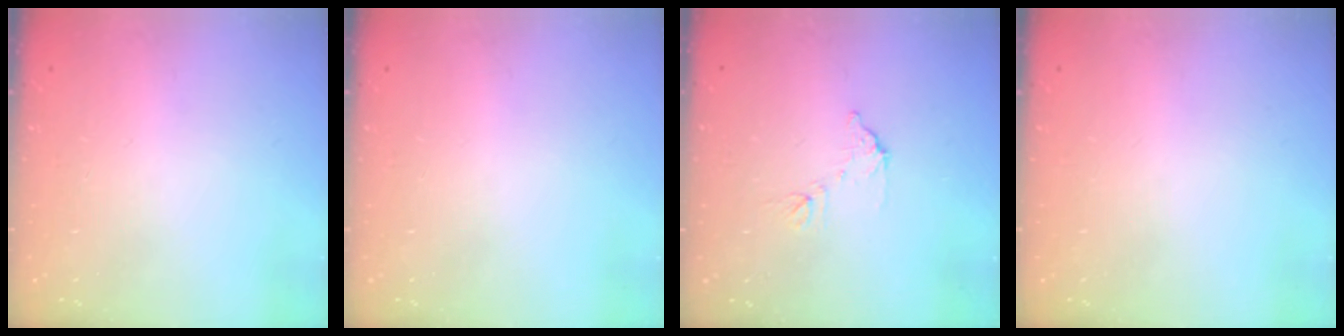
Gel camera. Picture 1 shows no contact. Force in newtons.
{"total": 0.0}
{"total": 7.0, "press": 7.0, "slide": 0.3}
{"total": 0.0}